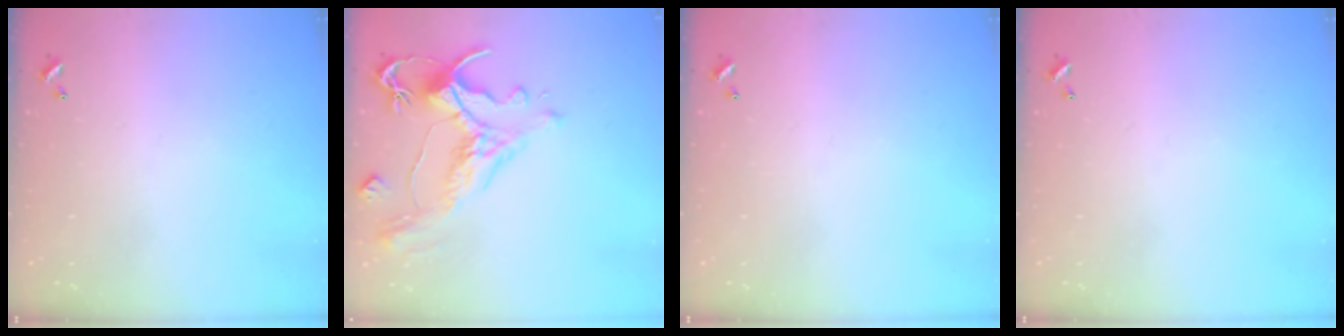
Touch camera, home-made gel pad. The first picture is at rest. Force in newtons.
{"total": 1.8, "press": 0.9, "slide": 1.5}
{"total": 0.0}
{"total": 0.0}